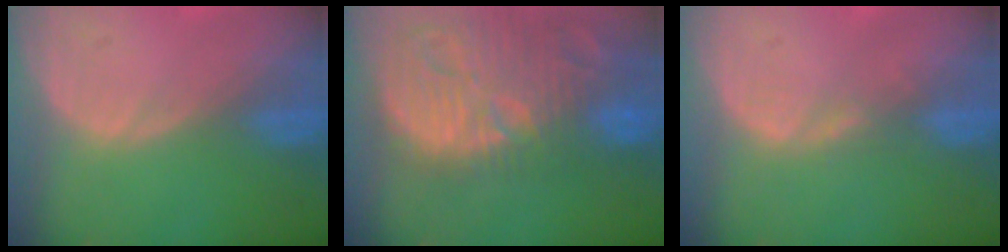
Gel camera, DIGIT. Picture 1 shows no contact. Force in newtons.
{"total": 15.4, "press": 13.4, "slide": 7.6}
{"total": 1.3, "press": 1.3, "slide": 0.2}